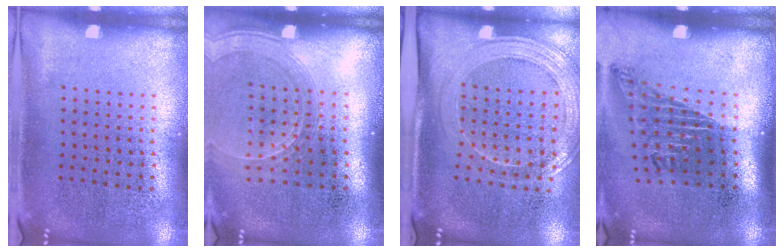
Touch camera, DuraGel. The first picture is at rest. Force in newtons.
{"total": 1.7, "press": 1.5, "slide": 0.7}
{"total": 1.9, "press": 1.7, "slide": 1.0}
{"total": 1.7, "press": 1.1, "slide": 1.3}